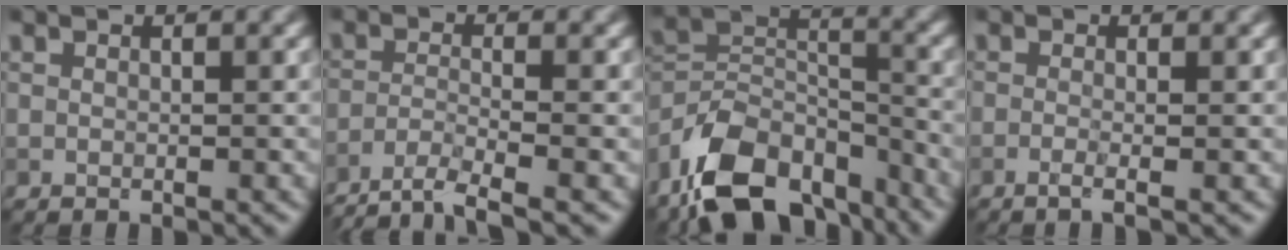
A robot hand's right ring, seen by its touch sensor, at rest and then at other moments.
{"total": 4.4, "force": [-3.4, 0.7, 2.6], "torque": [-0.044, -0.006, -0.073]}
{"total": 12.7, "force": [-8.3, 7.0, 6.6], "torque": [-0.129, 0.008, -0.156]}
{"total": 1.6, "force": [-0.5, 0.5, 1.4], "torque": [-0.019, -0.004, -0.016]}